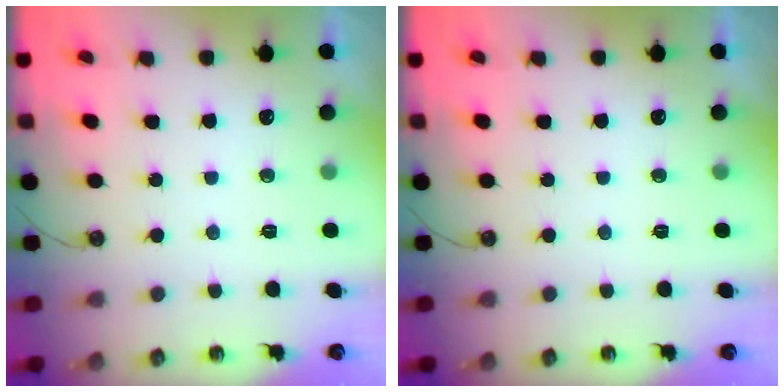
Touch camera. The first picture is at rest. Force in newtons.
{"total": 0.0}